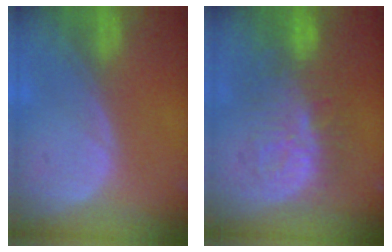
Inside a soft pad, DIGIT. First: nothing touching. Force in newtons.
{"total": 9.4, "press": 9.2, "slide": 2.2}